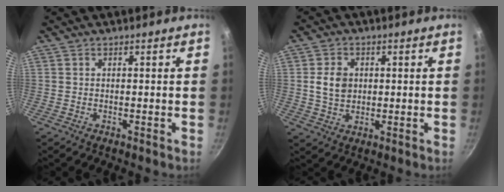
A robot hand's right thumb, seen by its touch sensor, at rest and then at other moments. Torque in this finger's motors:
{"motor_torque": [1.38, 1.42, 0.93, -0.53, 0.08]}